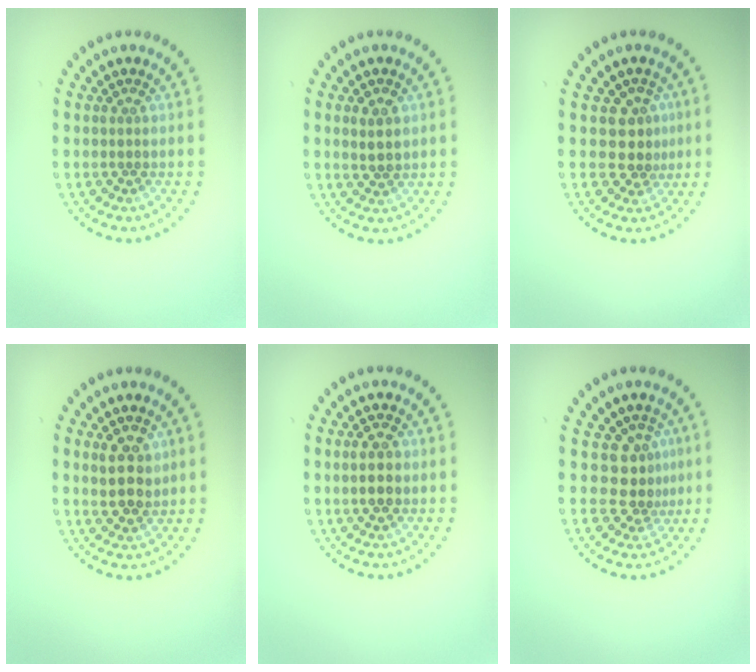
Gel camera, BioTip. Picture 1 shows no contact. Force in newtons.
{"total": 1.7, "press": 1.6, "slide": 0.2}
{"total": 2.4, "press": 2.0, "slide": 1.4}
{"total": 3.1, "press": 3.0, "slide": 0.9}
{"total": 2.3, "press": 2.3, "slide": 0.2}
{"total": 2.9, "press": 1.9, "slide": 2.2}